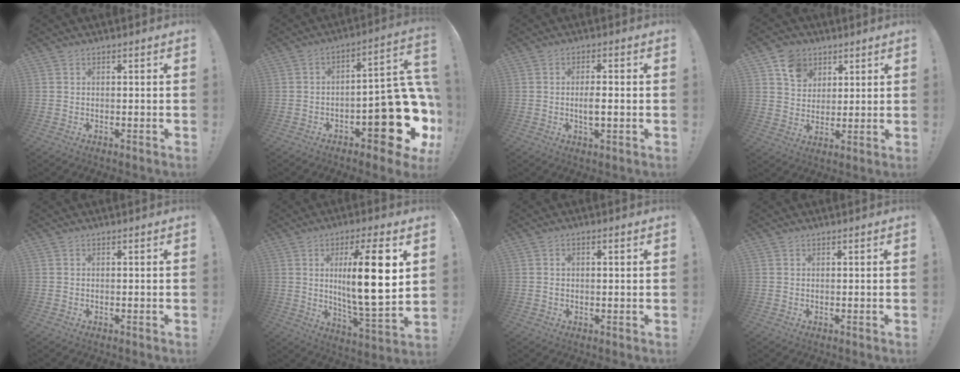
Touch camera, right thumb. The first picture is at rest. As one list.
[{"total": 19.1, "force": [-6.7, 8.3, 15.8], "torque": [-0.165, 0.030, -0.096]}, {"total": 3.8, "force": [-0.6, 1.0, 3.6], "torque": [-0.061, -0.003, -0.016]}, {"total": 9.7, "force": [5.2, 7.8, 2.7], "torque": [-0.043, -0.026, 0.104]}, {"total": 0.0}, {"total": 18.2, "force": [3.6, 3.6, 17.4], "torque": [-0.291, -0.021, 0.040]}, {"total": 1.4, "force": [-0.1, 0.5, 1.3], "torque": [-0.033, 0.008, -0.002]}, {"total": 0.0}]